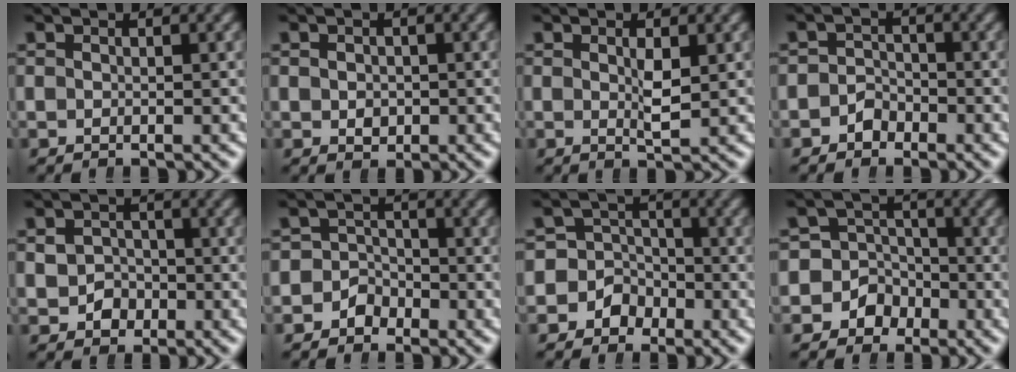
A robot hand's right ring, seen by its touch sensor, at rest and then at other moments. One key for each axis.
{"total": 1.0, "fx": -0.1, "fy": 0.9, "fz": 0.4, "tx": -0.018, "ty": -0.016, "tz": 0.006}
{"total": 1.5, "fx": 0.3, "fy": 0.1, "fz": 1.4, "tx": -0.034, "ty": -0.015, "tz": 0.007}
{"total": 2.3, "fx": -1.5, "fy": 1.7, "fz": 0.0, "tx": -0.006, "ty": -0.009, "tz": -0.027}
{"total": 2.1, "fx": -0.8, "fy": 1.9, "fz": 0.4, "tx": -0.006, "ty": -0.013, "tz": -0.009}
{"total": 3.2, "fx": -1.7, "fy": 2.7, "fz": 0.2, "tx": -0.015, "ty": -0.009, "tz": -0.032}
{"total": 6.8, "fx": -2.1, "fy": 6.3, "fz": 1.5, "tx": -0.057, "ty": -0.025, "tz": -0.037}
{"total": 8.5, "fx": -2.5, "fy": 7.9, "fz": 2.0, "tx": -0.076, "ty": -0.036, "tz": -0.042}